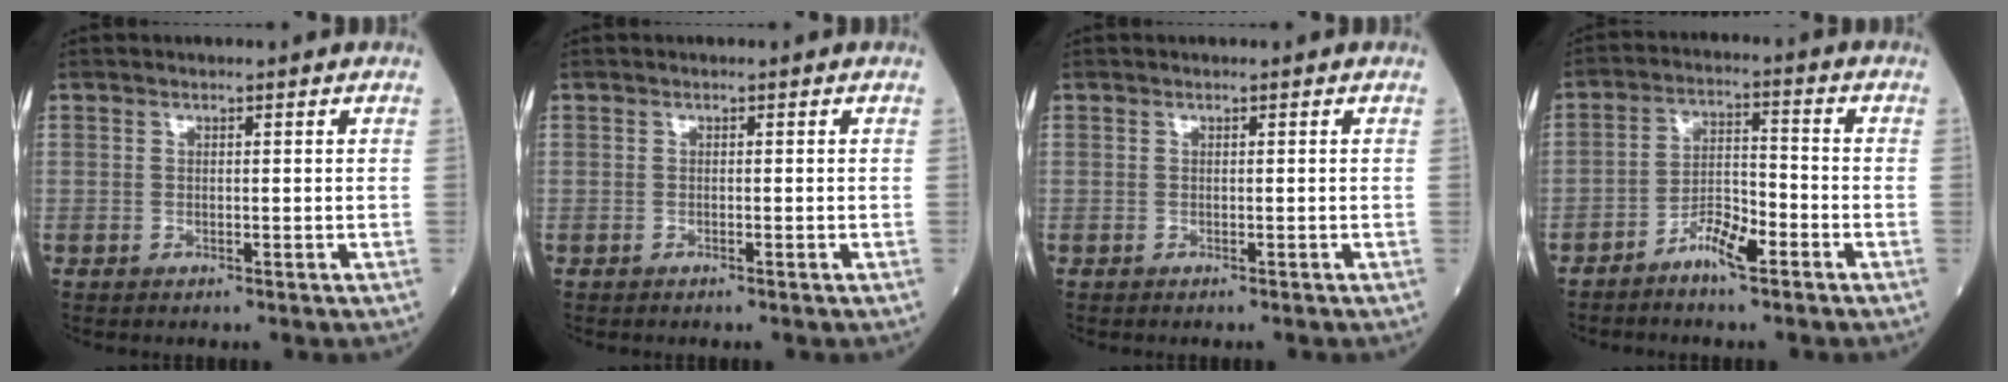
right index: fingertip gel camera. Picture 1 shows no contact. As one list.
[{"total": 0.0}, {"total": 0.6, "force": [-0.5, 0.0, 0.2], "torque": [0.000, 0.000, -0.010]}, {"total": 5.6, "force": [-3.8, 1.2, 4.0], "torque": [-0.076, 0.010, -0.071]}]